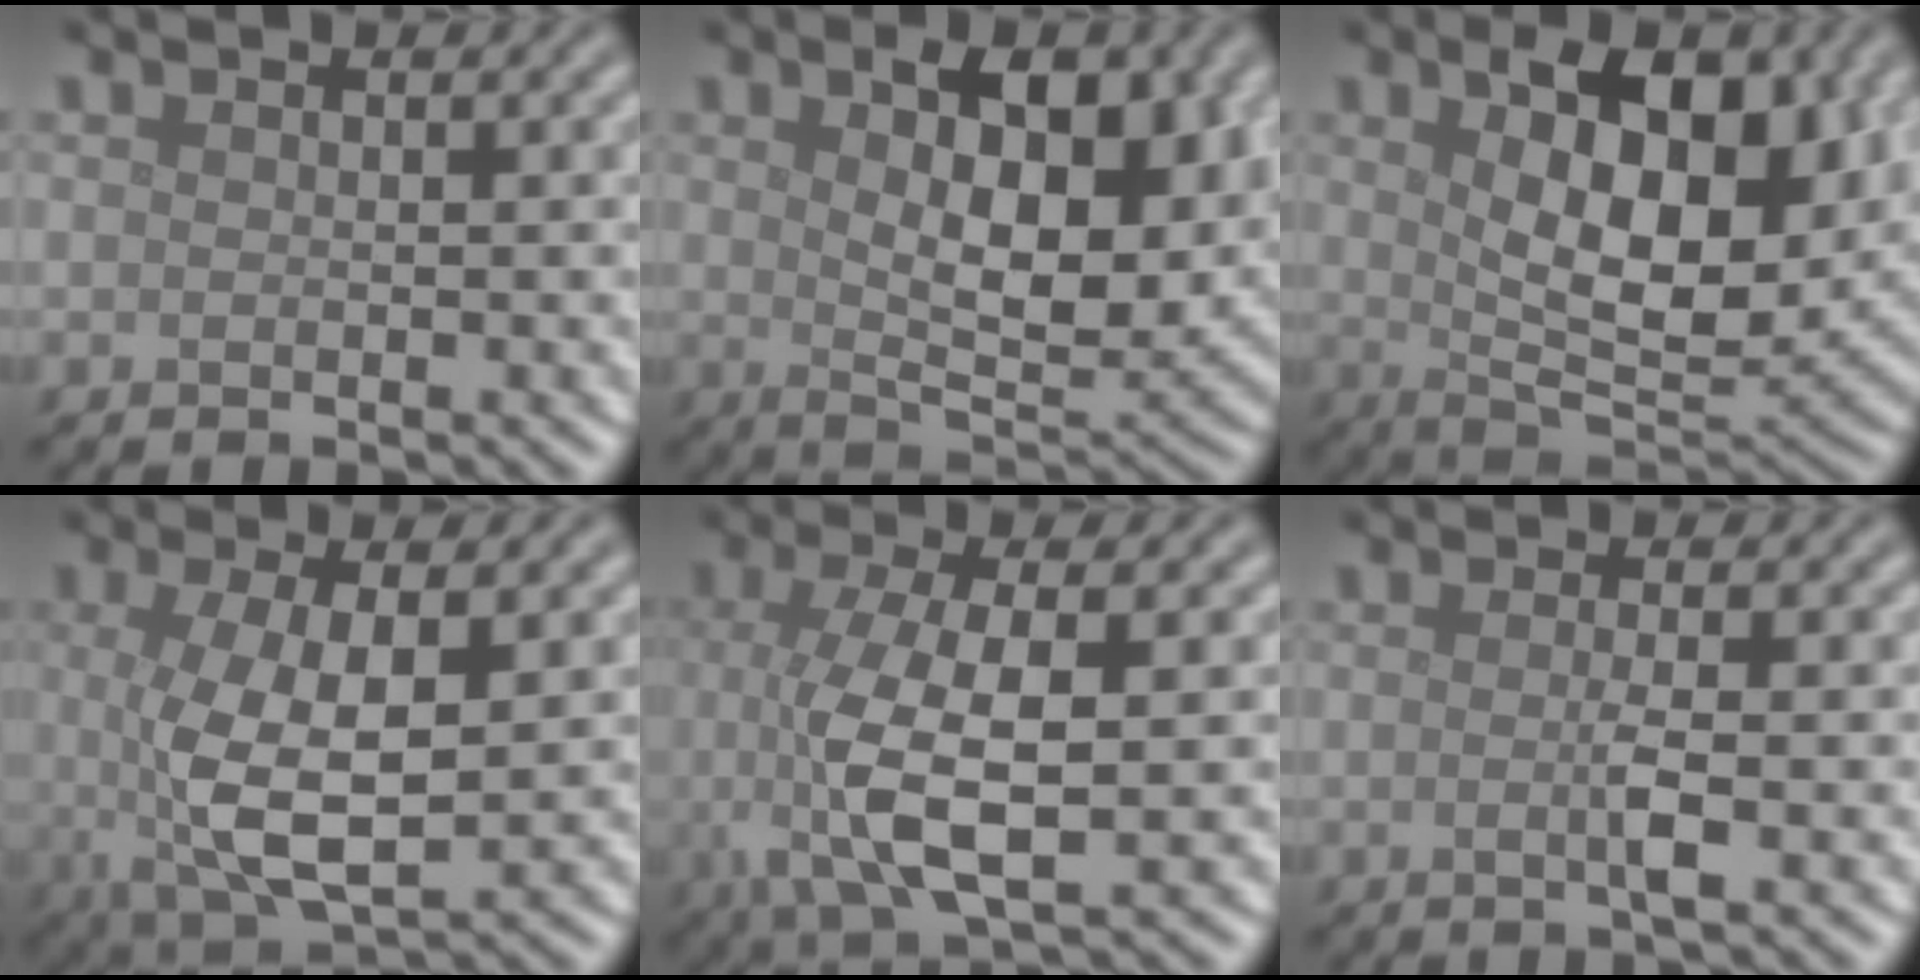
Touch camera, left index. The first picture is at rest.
{"total": 9.4, "force": [2.3, 4.2, 8.1], "torque": [-0.116, -0.002, 0.036]}
{"total": 11.9, "force": [3.2, 5.7, 10.0], "torque": [-0.139, -0.002, 0.048]}
{"total": 7.2, "force": [0.1, 2.7, 6.7], "torque": [-0.141, -0.009, 0.004]}
{"total": 7.2, "force": [-0.3, 2.4, 6.7], "torque": [-0.136, -0.005, -0.005]}
{"total": 2.0, "force": [-0.2, 0.3, 2.0], "torque": [-0.037, -0.006, -0.008]}